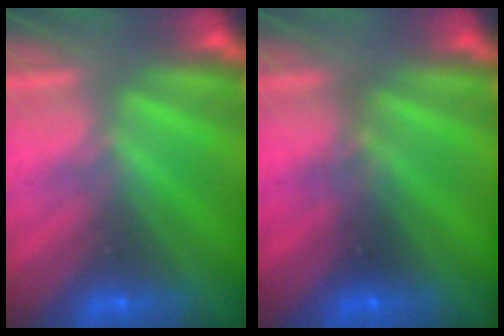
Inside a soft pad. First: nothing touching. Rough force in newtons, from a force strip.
{"total": 2.2}